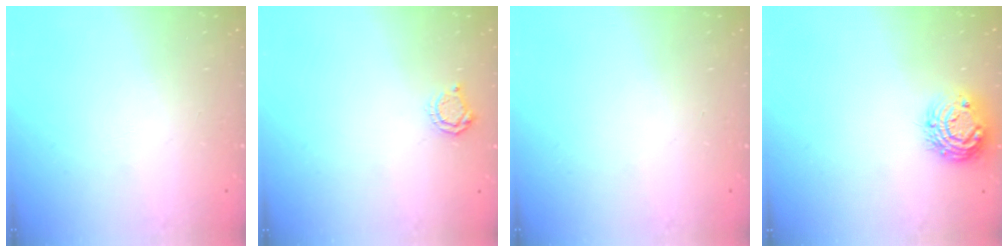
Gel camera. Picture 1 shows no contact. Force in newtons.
{"total": 4.9, "press": 4.9, "slide": 0.6}
{"total": 0.0}
{"total": 11.0, "press": 11.0, "slide": 0.7}